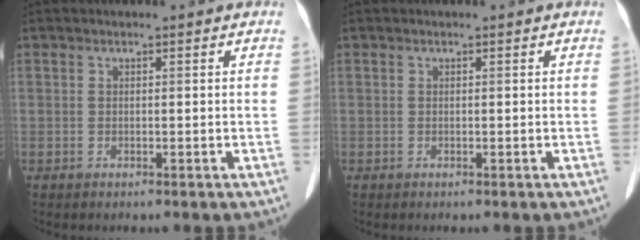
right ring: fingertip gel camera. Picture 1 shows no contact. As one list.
[{"total": 0.0}]